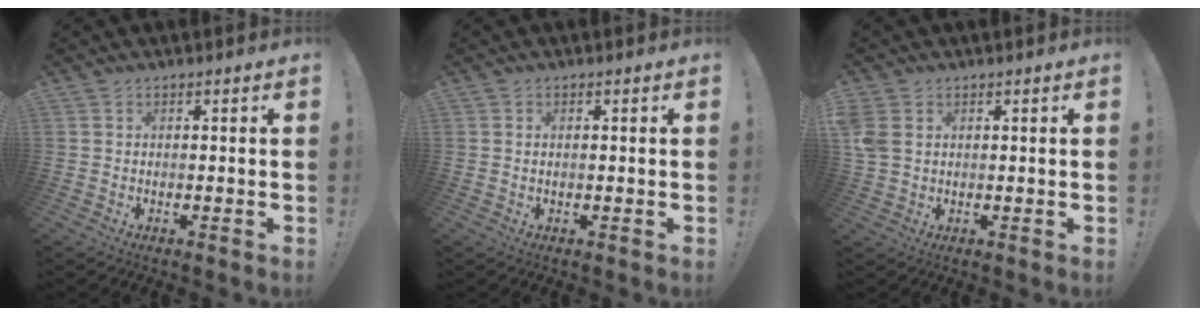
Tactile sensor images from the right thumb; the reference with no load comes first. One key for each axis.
{"total": 0.8, "fx": 0.3, "fy": 0.0, "fz": 0.7, "tx": -0.014, "ty": 0.001, "tz": 0.005}
{"total": 5.0, "fx": 1.6, "fy": 3.7, "fz": 2.9, "tx": -0.057, "ty": 0.001, "tz": 0.034}